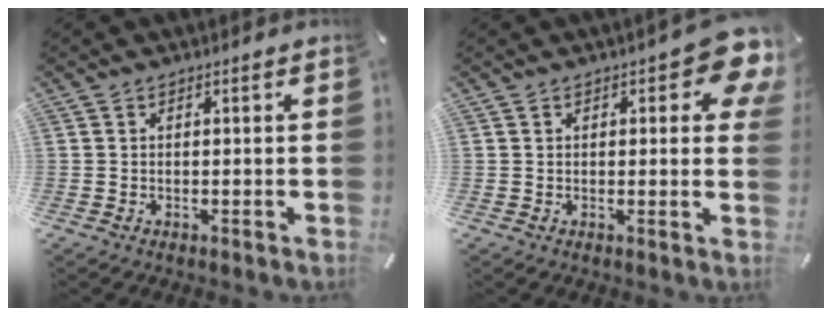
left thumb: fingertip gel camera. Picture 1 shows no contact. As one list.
[{"total": 8.7, "force": [3.6, 3.7, 7.0], "torque": [-0.078, -0.019, 0.059]}]